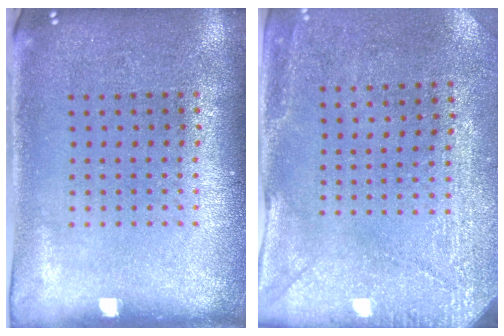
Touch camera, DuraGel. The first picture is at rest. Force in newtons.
{"total": 2.9, "press": 2.4, "slide": 1.6}